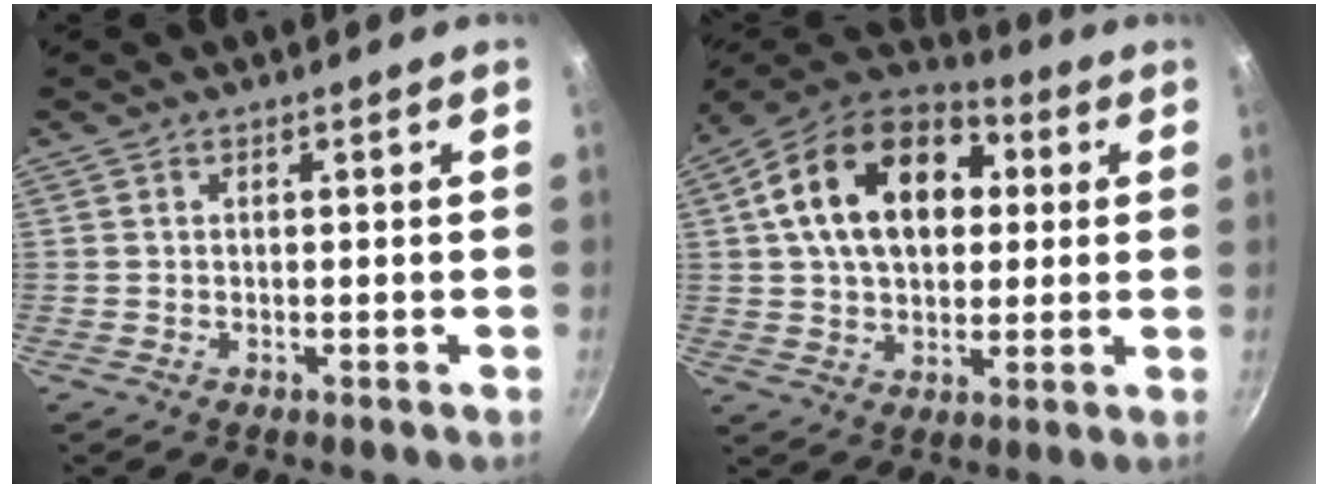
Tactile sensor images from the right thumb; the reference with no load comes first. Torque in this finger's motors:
{"motor_torque": [-0.20, 3.73, 0.88, -0.19, 0.39]}